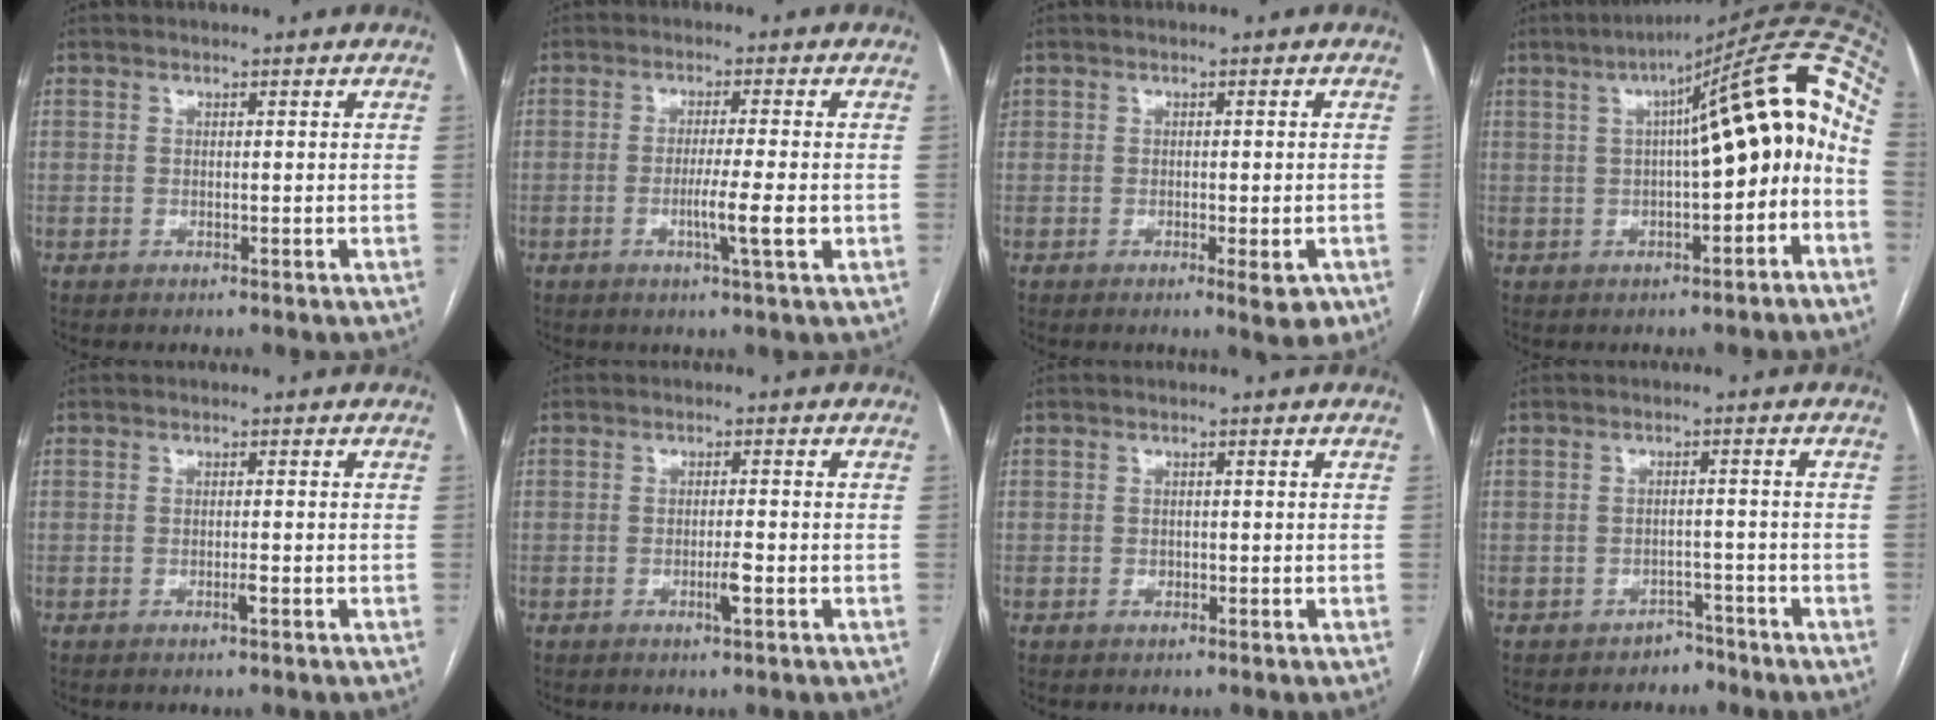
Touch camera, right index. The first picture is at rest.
{"total": 5.2, "force": [-1.4, -0.5, 5.0], "torque": [-0.083, -0.008, -0.021]}
{"total": 3.5, "force": [-1.3, 1.4, 3.0], "torque": [-0.041, 0.002, -0.005]}
{"total": 14.5, "force": [0.7, 2.2, 14.3], "torque": [-0.202, 0.052, 0.009]}
{"total": 1.1, "force": [-0.5, -0.1, 0.9], "torque": [-0.021, -0.001, -0.006]}
{"total": 2.4, "force": [-0.9, 0.0, 2.2], "torque": [-0.041, -0.003, -0.013]}
{"total": 0.7, "force": [-0.3, 0.6, 0.3], "torque": [-0.006, 0.002, -0.004]}
{"total": 2.6, "force": [-2.0, 1.5, -0.3], "torque": [0.003, 0.009, -0.029]}